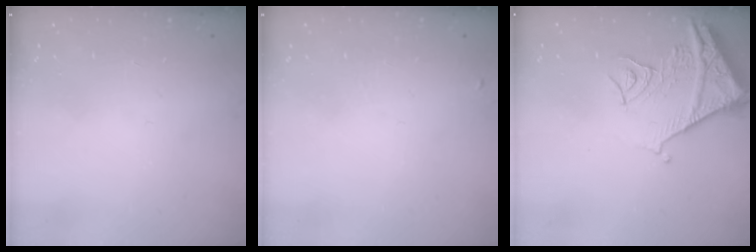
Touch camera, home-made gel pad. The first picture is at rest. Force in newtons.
{"total": 3.9, "press": 3.8, "slide": 0.6}
{"total": 12.8, "press": 12.7, "slide": 1.6}